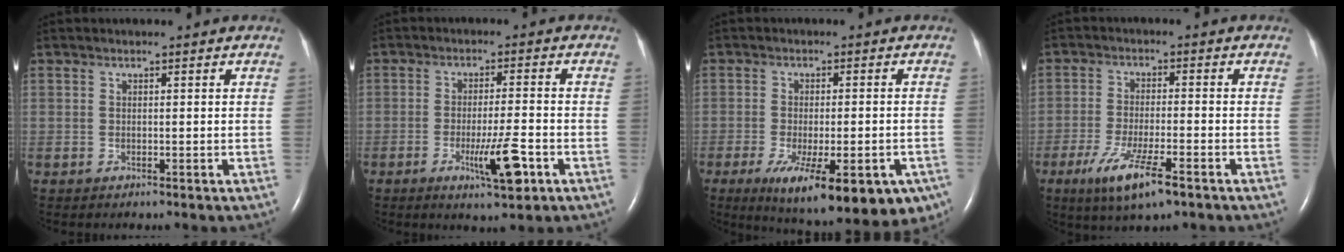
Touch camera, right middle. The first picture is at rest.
{"total": 6.7, "force": [-3.0, 0.5, 6.0], "torque": [-0.106, -0.010, -0.047]}
{"total": 18.6, "force": [-11.2, 5.8, 13.6], "torque": [-0.148, -0.030, -0.145]}
{"total": 8.5, "force": [-4.8, 1.2, 6.8], "torque": [-0.134, -0.020, -0.080]}